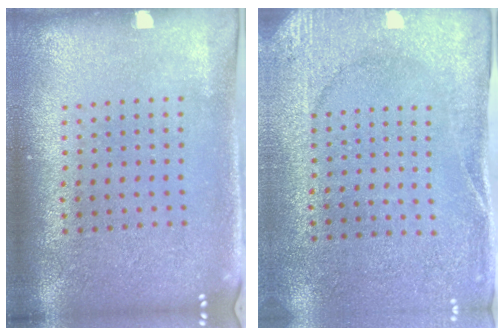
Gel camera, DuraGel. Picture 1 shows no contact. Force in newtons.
{"total": 2.6, "press": 2.4, "slide": 1.0}